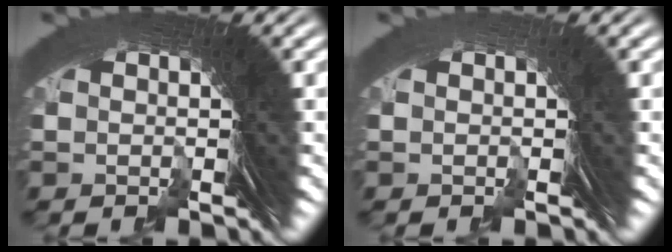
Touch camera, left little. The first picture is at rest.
{"total": 0.9, "force": [-0.5, -0.5, -0.5], "torque": [0.011, 0.005, -0.010]}